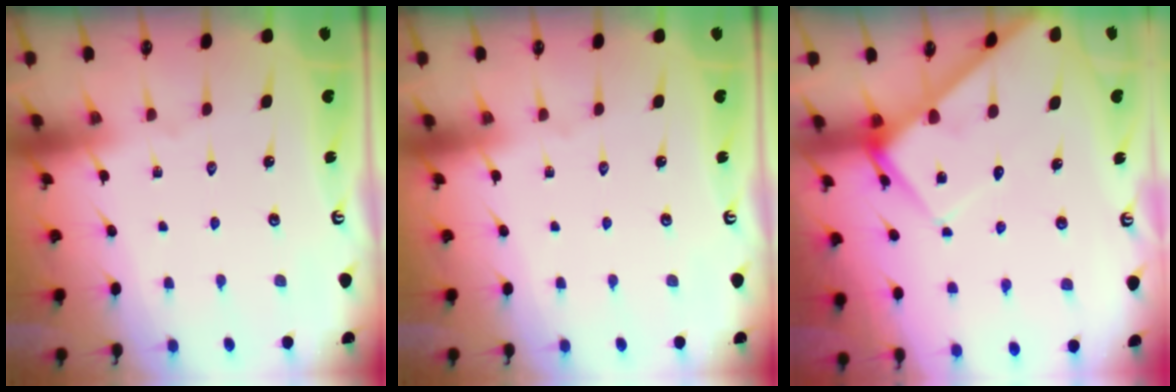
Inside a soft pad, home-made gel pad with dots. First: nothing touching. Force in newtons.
{"total": 0.0}
{"total": 7.7, "press": 7.7, "slide": 0.7}